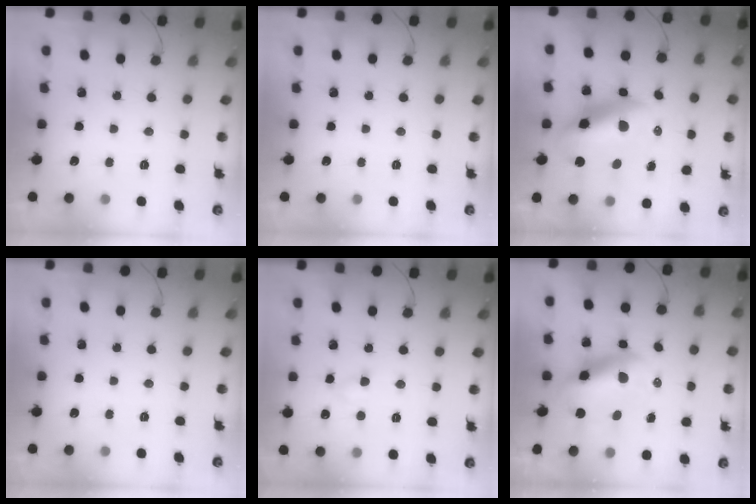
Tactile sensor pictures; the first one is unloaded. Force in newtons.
{"total": 0.0}
{"total": 14.0, "press": 13.5, "slide": 3.5}
{"total": 0.0}
{"total": 3.0, "press": 2.8, "slide": 1.0}
{"total": 9.3, "press": 9.0, "slide": 2.2}